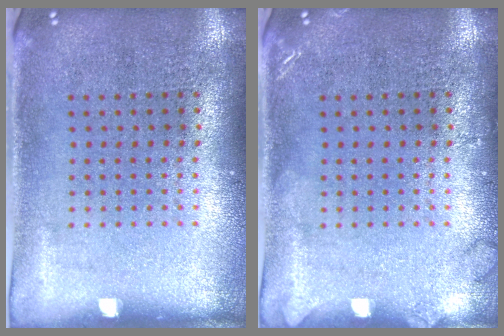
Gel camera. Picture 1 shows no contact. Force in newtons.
{"total": 1.2, "press": 1.1, "slide": 0.2}